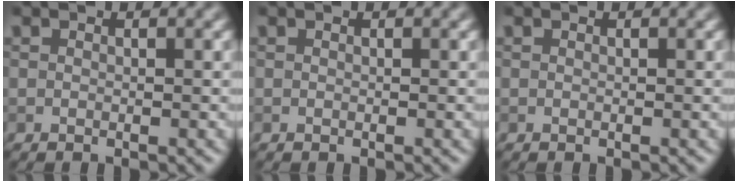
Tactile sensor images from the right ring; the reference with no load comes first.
{"total": 0.0}
{"total": 0.0}